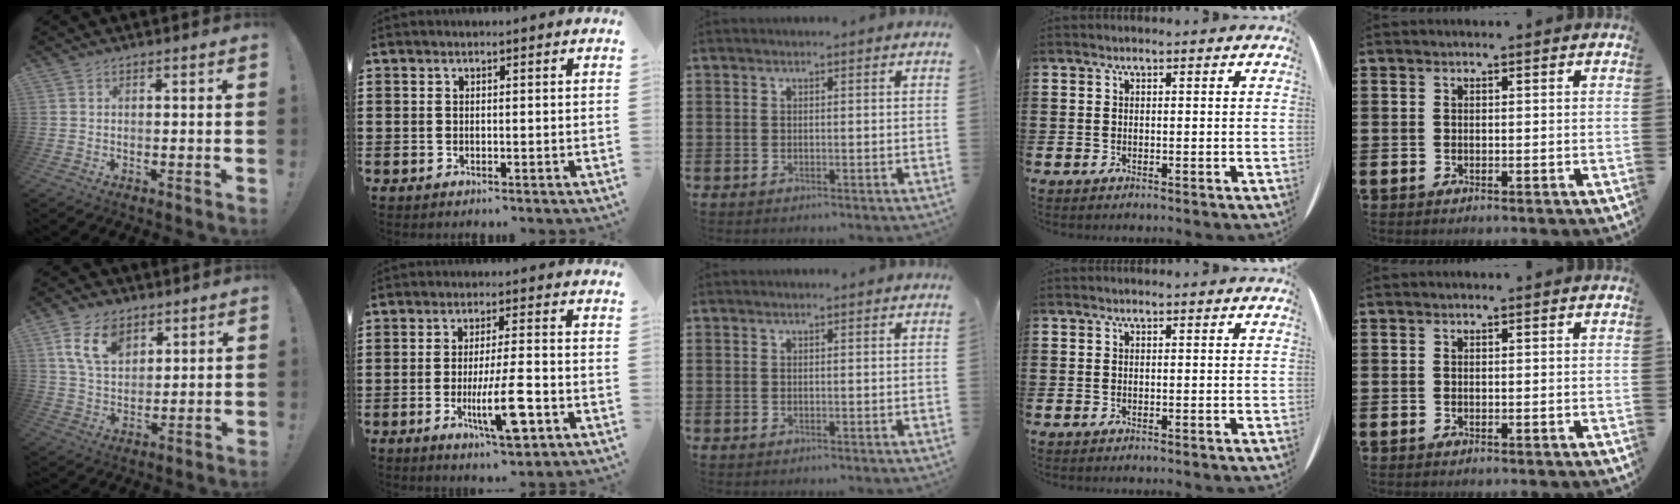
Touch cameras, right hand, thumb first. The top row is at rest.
{"thumb": {"total": 11.6, "force": [6.4, 7.3, 6.5], "torque": [-0.113, -0.020, 0.124]}, "index": {"total": 9.6, "force": [-3.4, 1.7, 8.8], "torque": [-0.165, -0.013, -0.059]}}